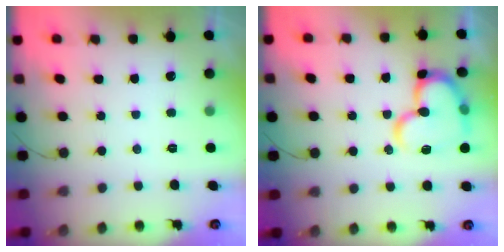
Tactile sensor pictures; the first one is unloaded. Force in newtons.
{"total": 17.6, "press": 17.5, "slide": 2.1}